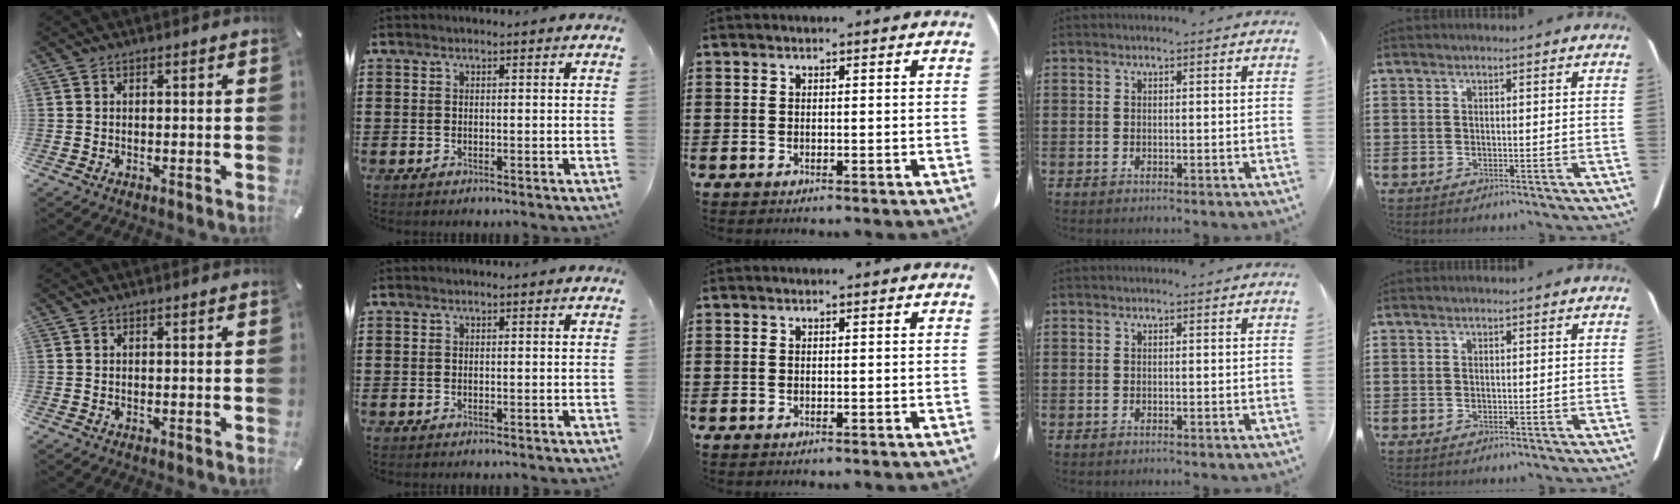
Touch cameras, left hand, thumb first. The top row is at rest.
{}